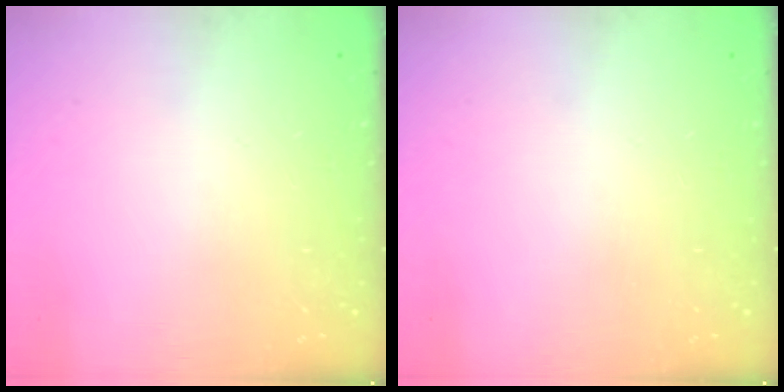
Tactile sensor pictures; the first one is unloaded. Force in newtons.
{"total": 0.0}